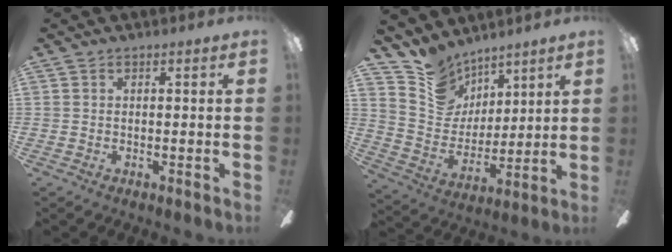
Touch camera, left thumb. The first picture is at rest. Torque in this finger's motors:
{"motor_torque": [0.22, 0.12, -0.49, -0.42, -0.06]}